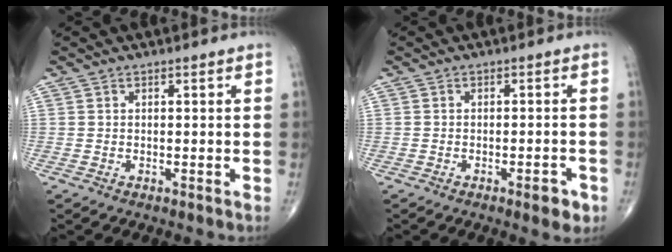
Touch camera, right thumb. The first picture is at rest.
{"total": 3.5, "force": [-1.9, 1.1, 2.7], "torque": [-0.029, 0.004, -0.022]}